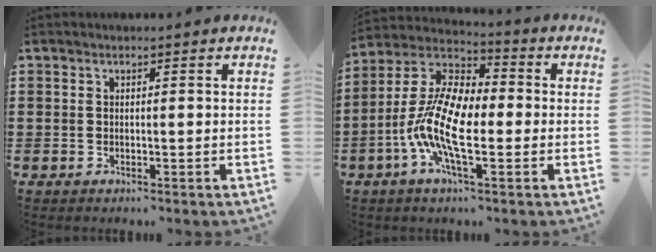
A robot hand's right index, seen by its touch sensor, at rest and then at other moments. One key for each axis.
{"total": 12.8, "fx": -3.3, "fy": 5.1, "fz": 11.3, "tx": -0.274, "ty": -0.015, "tz": -0.072}